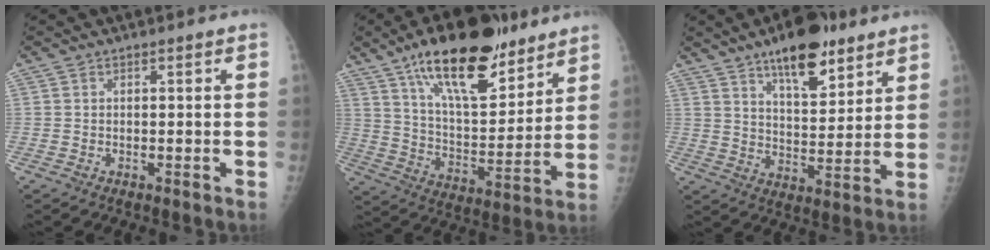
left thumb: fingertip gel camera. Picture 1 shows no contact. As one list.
[{"total": 22.6, "force": [14.8, 8.7, 14.6], "torque": [-0.202, -0.064, 0.250]}, {"total": 14.1, "force": [9.2, 5.4, 9.2], "torque": [-0.109, -0.052, 0.145]}]